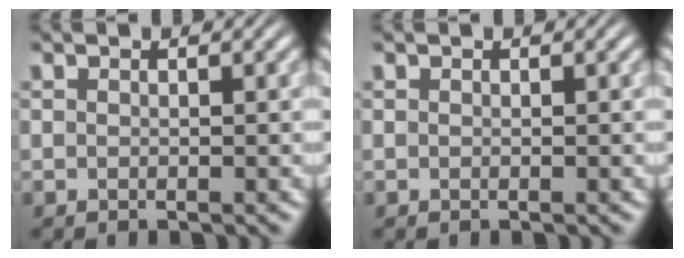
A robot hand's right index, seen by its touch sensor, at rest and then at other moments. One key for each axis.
{"total": 0.0}